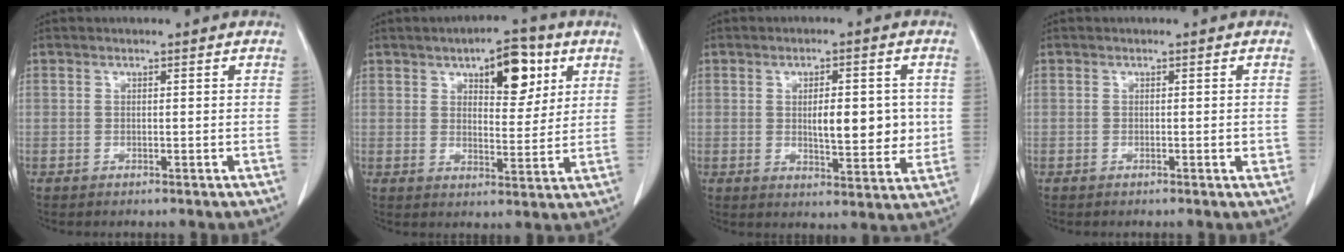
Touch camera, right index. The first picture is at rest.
{"total": 9.0, "force": [4.3, 3.6, 7.0], "torque": [-0.094, 0.007, 0.062]}
{"total": 8.8, "force": [0.5, 3.0, 8.2], "torque": [-0.116, -0.002, 0.013]}
{"total": 1.6, "force": [-0.5, 0.5, 1.5], "torque": [-0.018, 0.001, -0.007]}